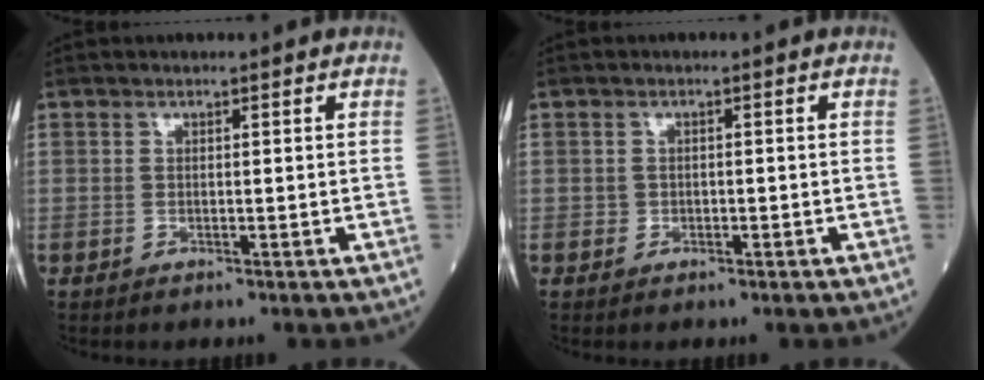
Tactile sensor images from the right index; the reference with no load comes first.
{"total": 0.7, "force": [-0.2, 0.7, 0.2], "torque": [-0.001, 0.003, -0.001]}